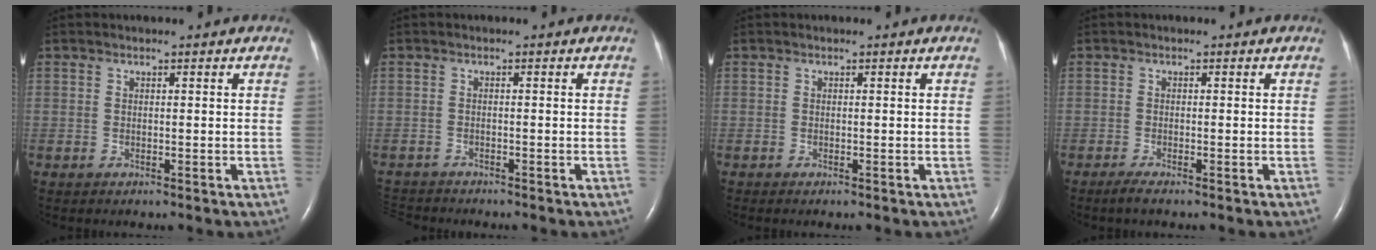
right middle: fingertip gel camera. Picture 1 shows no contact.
{"total": 3.3, "force": [-3.2, 0.8, 0.1], "torque": [-0.002, -0.012, -0.055]}
{"total": 0.0}
{"total": 1.5, "force": [-1.2, 0.0, 1.0], "torque": [-0.029, -0.006, -0.025]}